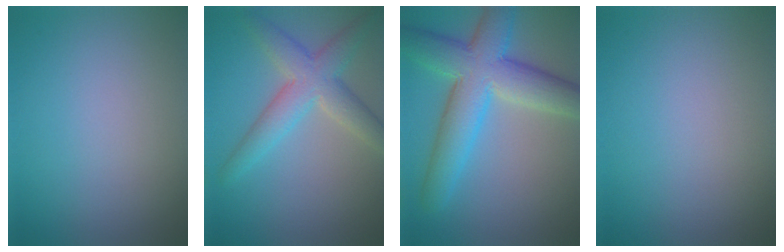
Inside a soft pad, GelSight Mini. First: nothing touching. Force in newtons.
{"total": 5.0, "press": 5.0, "slide": 0.2}
{"total": 8.6, "press": 8.6, "slide": 0.4}
{"total": 0.0}